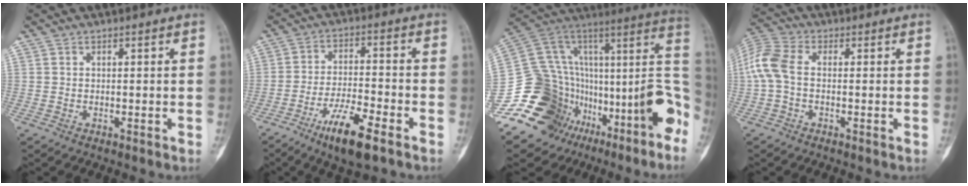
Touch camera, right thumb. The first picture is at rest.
{"total": 10.5, "force": [-6.2, 2.4, 8.1], "torque": [-0.148, 0.022, -0.107]}
{"total": 23.7, "force": [-11.0, 15.7, 13.9], "torque": [-0.131, 0.171, -0.157]}
{"total": 7.8, "force": [-0.2, 4.7, 6.2], "torque": [-0.149, 0.021, -0.014]}